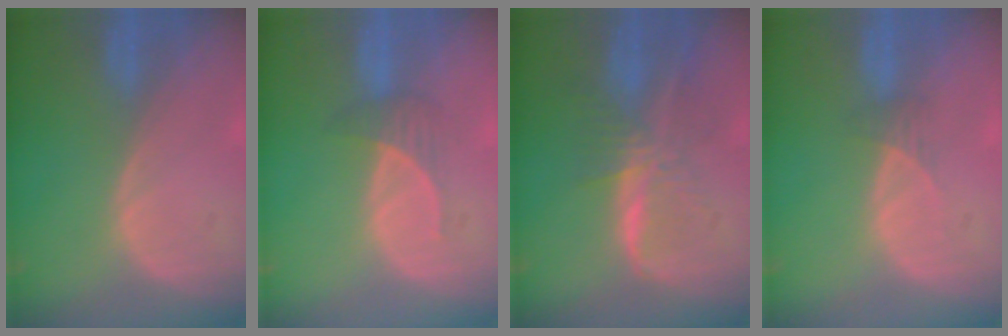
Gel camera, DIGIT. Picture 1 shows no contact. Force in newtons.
{"total": 2.8, "press": 2.7, "slide": 0.9}
{"total": 8.0, "press": 6.7, "slide": 4.3}
{"total": 1.6, "press": 1.3, "slide": 0.9}